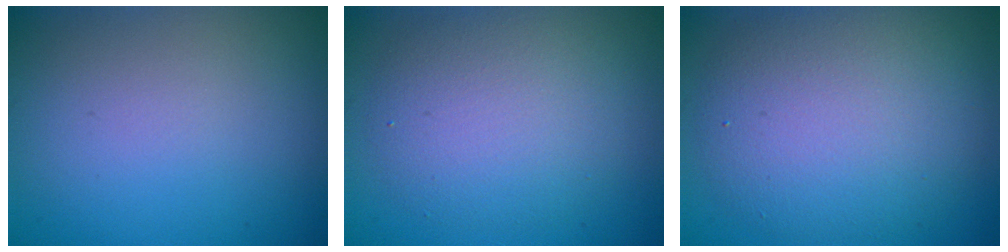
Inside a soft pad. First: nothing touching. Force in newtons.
{"total": 4.9, "press": 4.9, "slide": 0.5}
{"total": 7.3, "press": 7.3, "slide": 0.4}